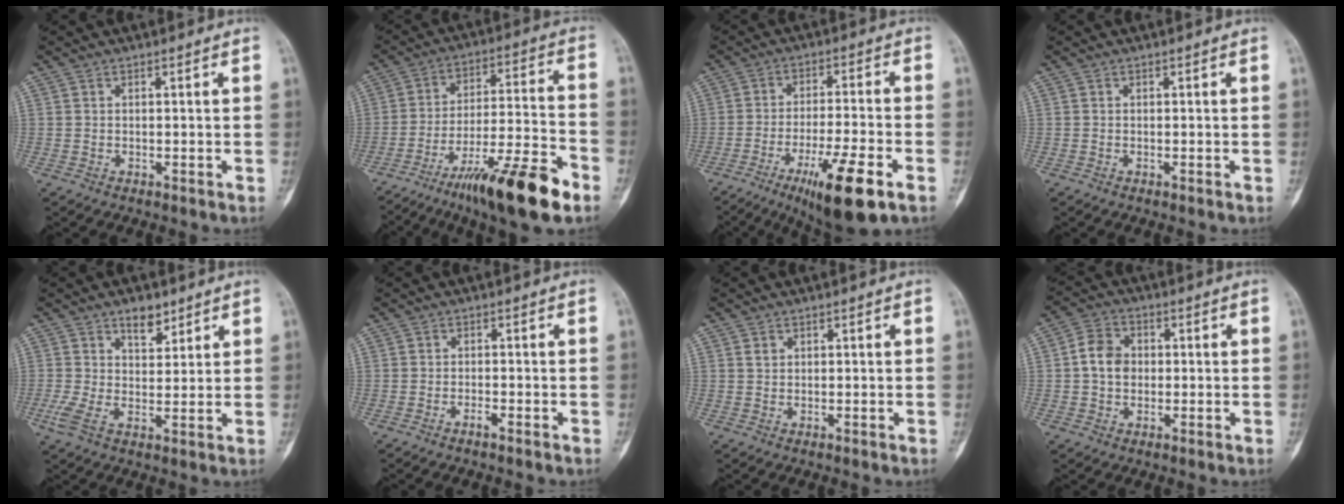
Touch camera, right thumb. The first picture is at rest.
{"total": 16.8, "force": [-10.4, 2.6, 12.9], "torque": [-0.216, 0.060, -0.171]}
{"total": 14.4, "force": [-7.4, 2.6, 12.1], "torque": [-0.207, 0.013, -0.116]}
{"total": 0.0}
{"total": 6.0, "force": [2.9, 3.2, 4.3], "torque": [-0.061, -0.011, 0.050]}
{"total": 1.4, "force": [-1.1, 0.2, 0.9], "torque": [-0.017, 0.005, -0.022]}
{"total": 1.1, "force": [0.6, 0.8, 0.4], "torque": [-0.002, -0.001, 0.011]}
{"total": 6.3, "force": [0.1, 5.0, 3.8], "torque": [-0.054, 0.015, -0.005]}